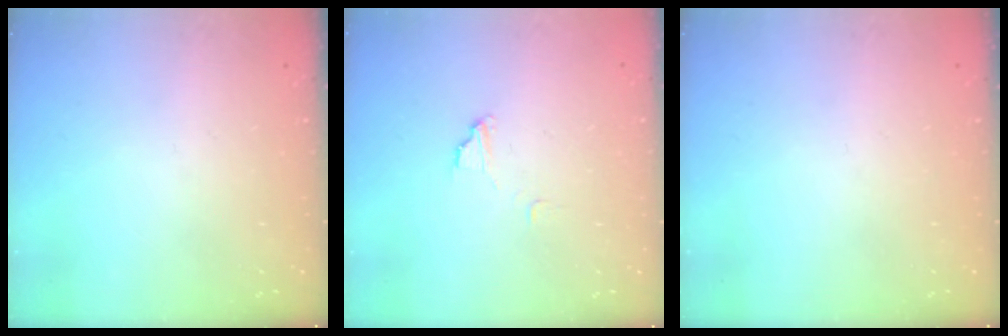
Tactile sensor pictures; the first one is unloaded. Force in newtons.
{"total": 3.5, "press": 3.5, "slide": 0.3}
{"total": 0.0}